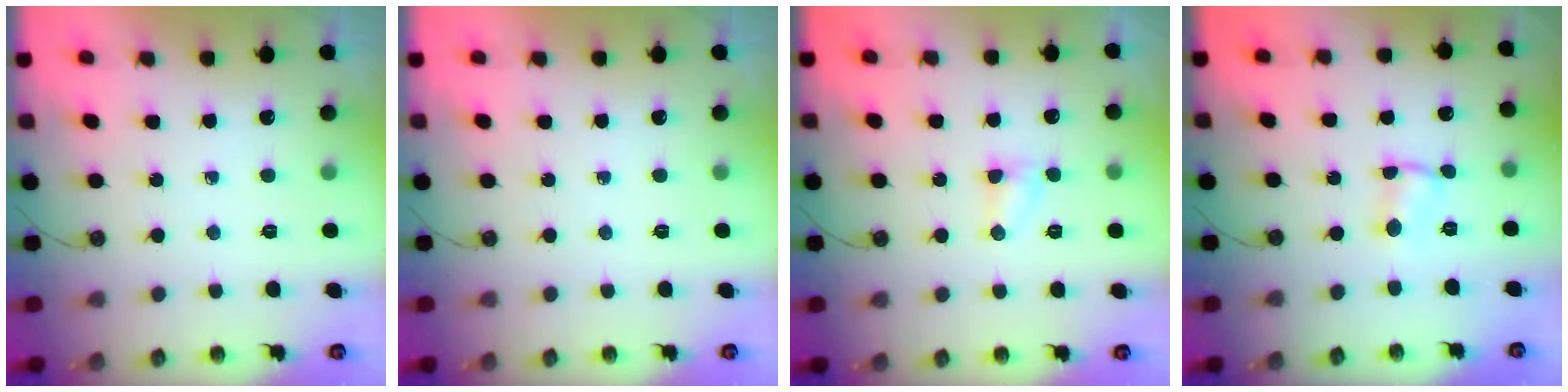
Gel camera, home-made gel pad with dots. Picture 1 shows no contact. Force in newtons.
{"total": 0.0}
{"total": 3.0, "press": 3.0, "slide": 0.3}
{"total": 1.4, "press": 1.4, "slide": 0.0}